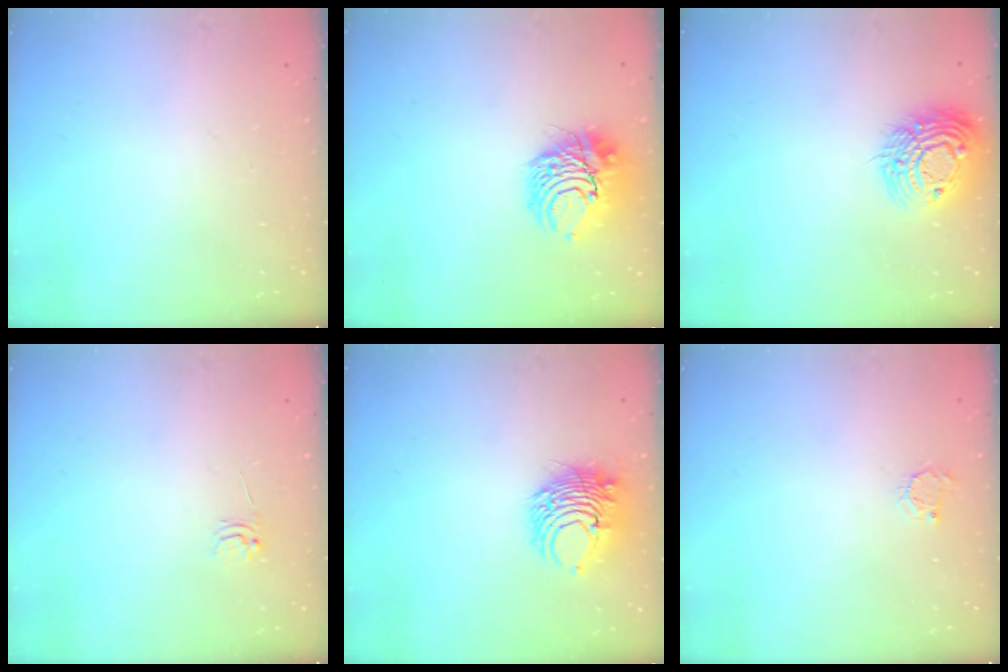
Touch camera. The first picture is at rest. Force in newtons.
{"total": 10.3, "press": 10.1, "slide": 1.6}
{"total": 15.1, "press": 15.0, "slide": 1.4}
{"total": 4.0, "press": 4.0, "slide": 0.6}
{"total": 8.6, "press": 8.5, "slide": 1.1}
{"total": 2.9, "press": 2.8, "slide": 0.4}